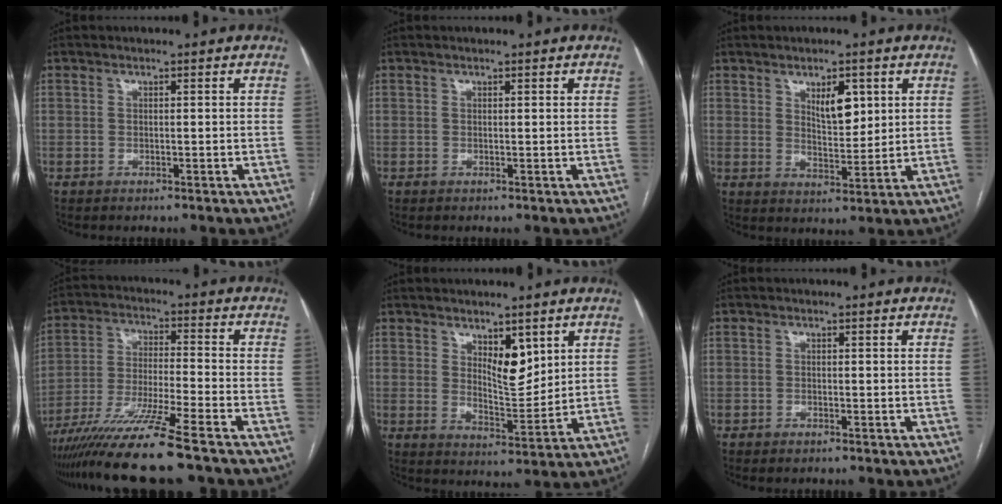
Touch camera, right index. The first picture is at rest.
{"total": 0.0}
{"total": 5.7, "force": [2.5, 2.4, 4.5], "torque": [-0.076, -0.004, 0.047]}
{"total": 13.1, "force": [-10.2, -1.3, 8.0], "torque": [-0.142, -0.031, -0.179]}
{"total": 6.3, "force": [3.3, 2.4, 4.8], "torque": [-0.083, -0.012, 0.061]}
{"total": 0.7, "force": [-0.6, 0.3, 0.4], "torque": [-0.008, -0.001, -0.006]}